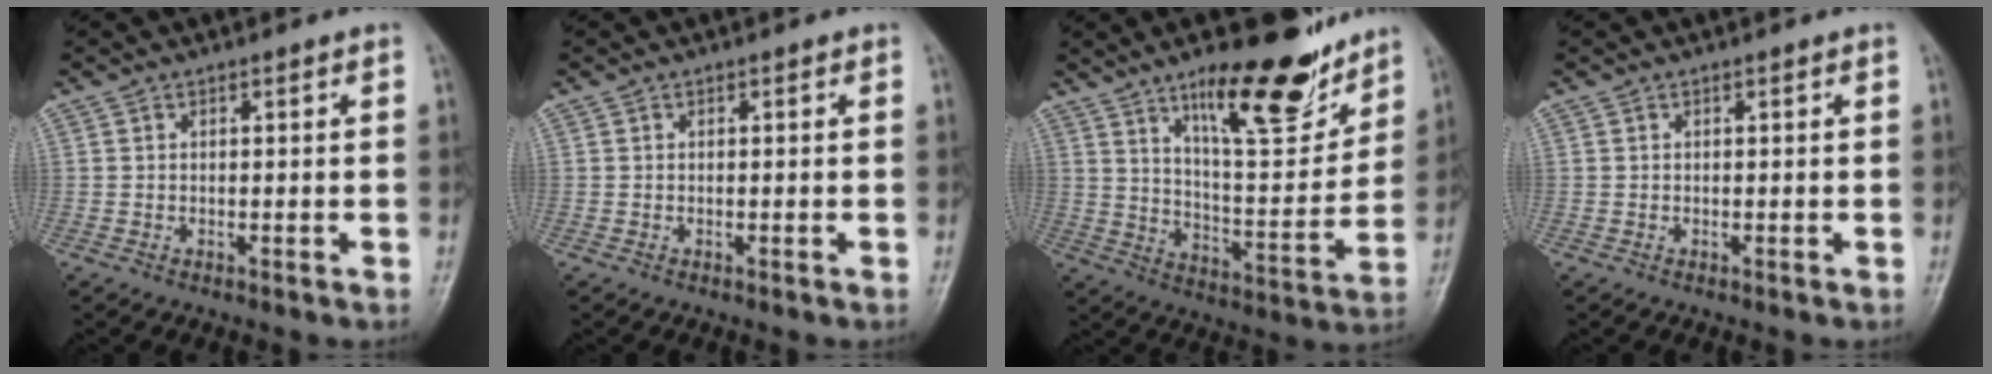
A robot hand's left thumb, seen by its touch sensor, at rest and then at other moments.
{"total": 0.0}
{"total": 18.3, "force": [12.5, 5.3, 12.3], "torque": [-0.148, -0.083, 0.205]}
{"total": 0.0}